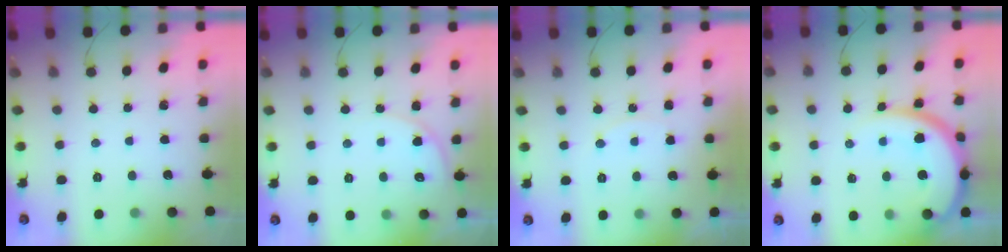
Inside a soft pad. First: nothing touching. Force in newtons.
{"total": 5.6, "press": 5.6, "slide": 0.3}
{"total": 6.0, "press": 5.9, "slide": 0.6}
{"total": 14.1, "press": 14.0, "slide": 1.6}